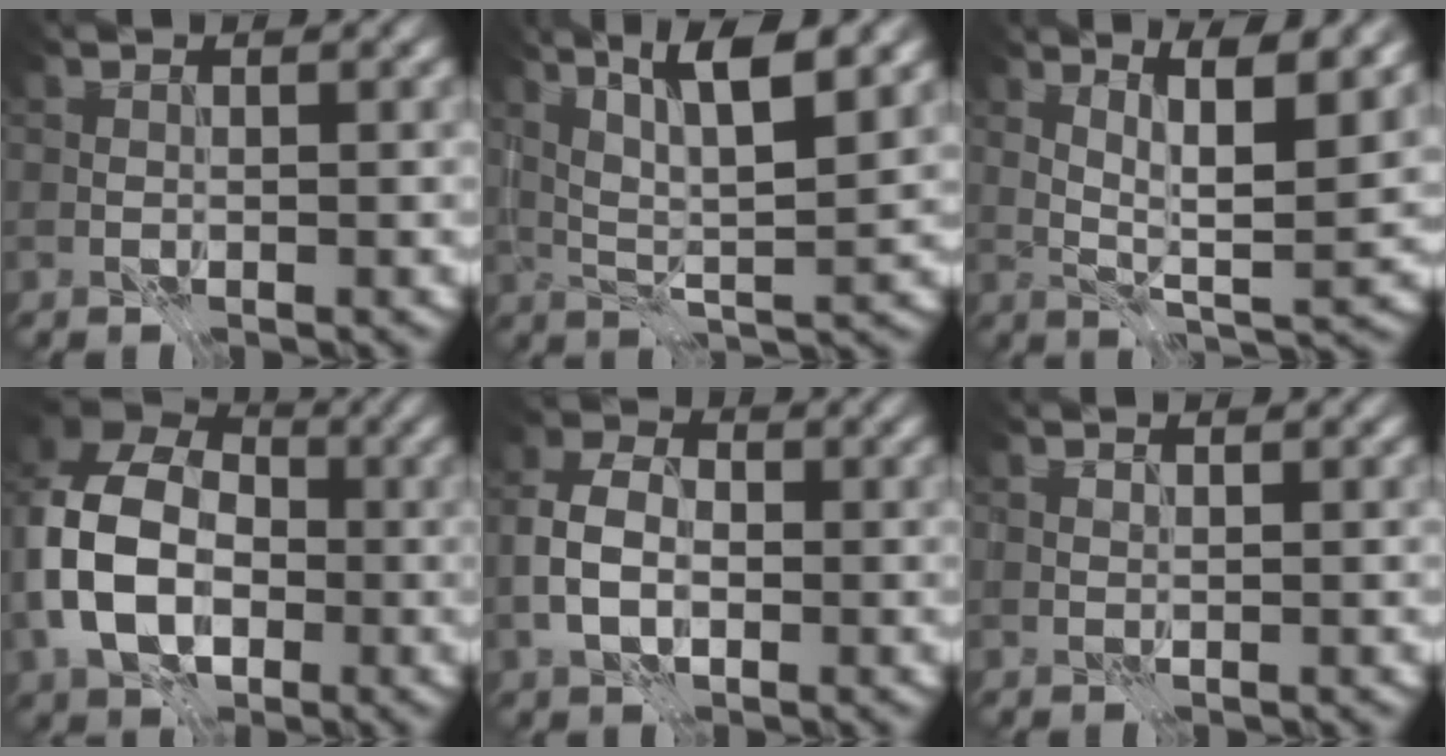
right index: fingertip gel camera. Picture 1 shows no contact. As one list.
[{"total": 7.3, "force": [3.8, 1.4, 6.1], "torque": [-0.108, 0.003, 0.068]}, {"total": 7.2, "force": [3.2, 1.2, 6.3], "torque": [-0.103, -0.002, 0.063]}, {"total": 11.9, "force": [-1.9, 8.7, 8.0], "torque": [-0.190, -0.013, -0.045]}, {"total": 4.7, "force": [-0.8, 3.2, 3.3], "torque": [-0.072, 0.004, -0.022]}, {"total": 0.7, "force": [0.5, 0.1, 0.4], "torque": [-0.011, 0.002, 0.007]}]